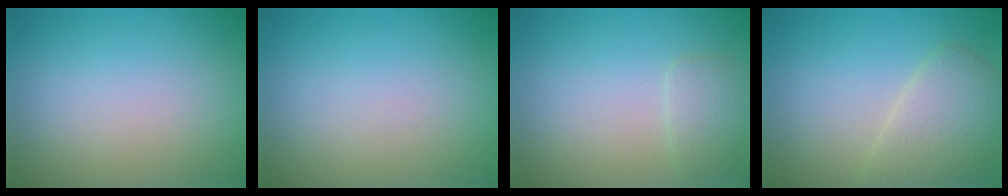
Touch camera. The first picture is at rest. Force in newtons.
{"total": 0.0}
{"total": 1.6, "press": 1.6, "slide": 0.2}
{"total": 3.7, "press": 3.7, "slide": 0.3}